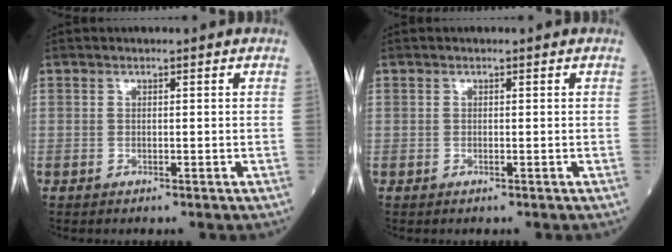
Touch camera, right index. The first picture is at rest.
{"total": 0.0}